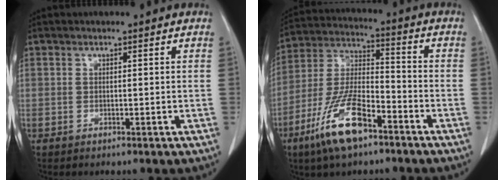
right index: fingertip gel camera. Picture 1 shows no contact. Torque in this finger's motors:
{"motor_torque": [0.71, -0.65, 0.20, 0.02]}